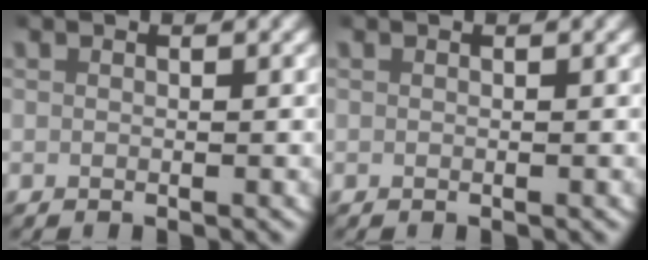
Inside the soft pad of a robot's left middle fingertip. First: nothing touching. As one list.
[{"total": 0.0}]